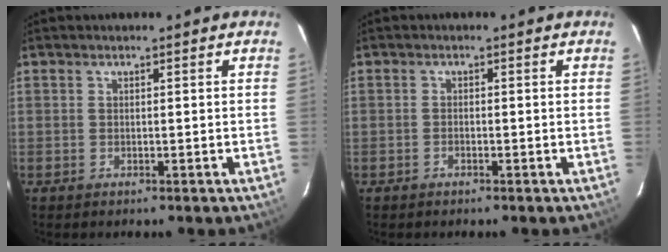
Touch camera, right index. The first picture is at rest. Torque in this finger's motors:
{"motor_torque": [-0.14, 0.05, -0.05, 0.00]}